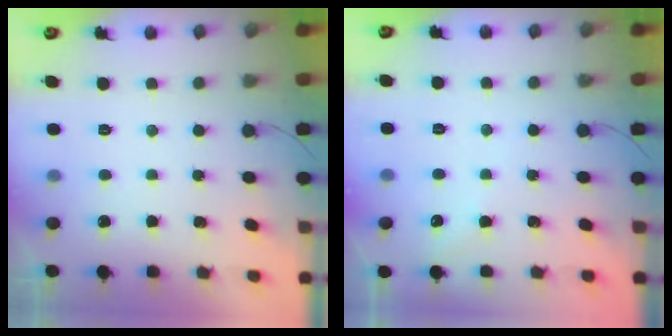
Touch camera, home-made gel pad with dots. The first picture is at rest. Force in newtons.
{"total": 3.0, "press": 3.0, "slide": 0.4}